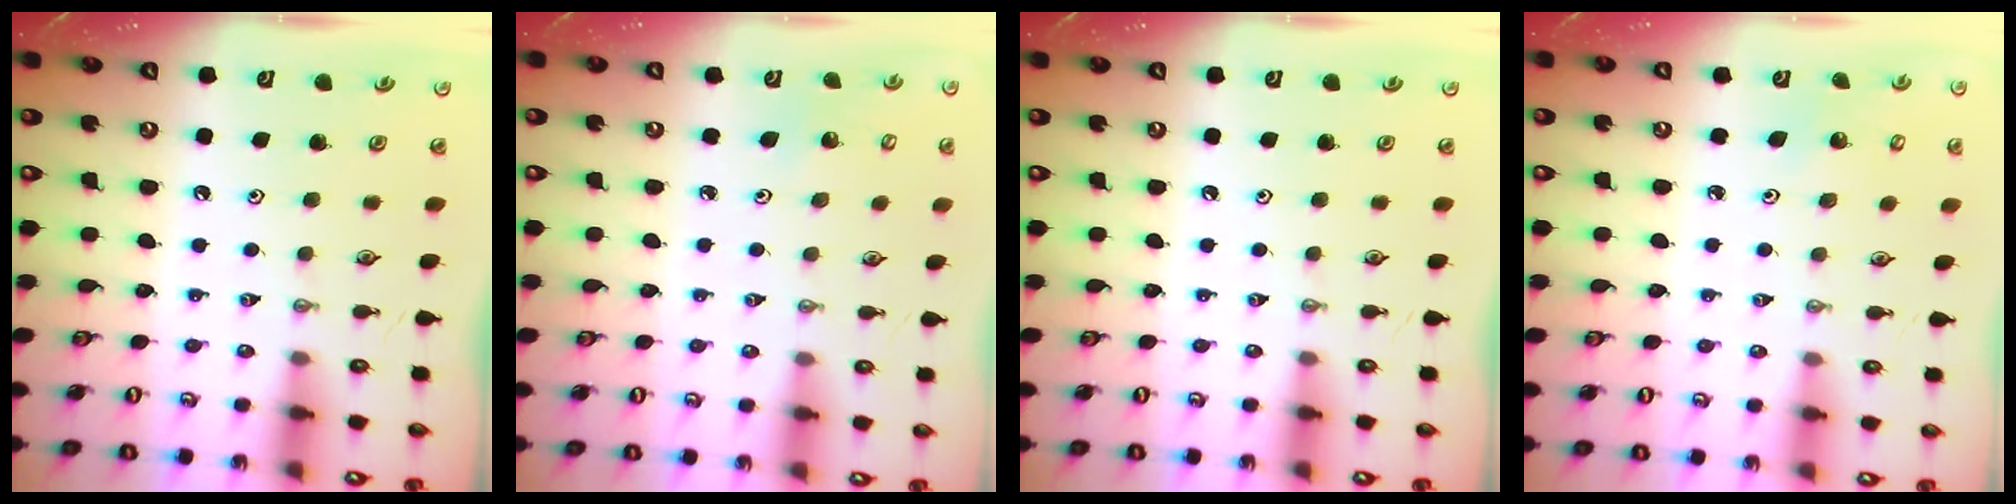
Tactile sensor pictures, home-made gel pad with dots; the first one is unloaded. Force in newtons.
{"total": 2.9, "press": 2.9, "slide": 0.2}
{"total": 0.0}
{"total": 2.8, "press": 2.8, "slide": 0.3}